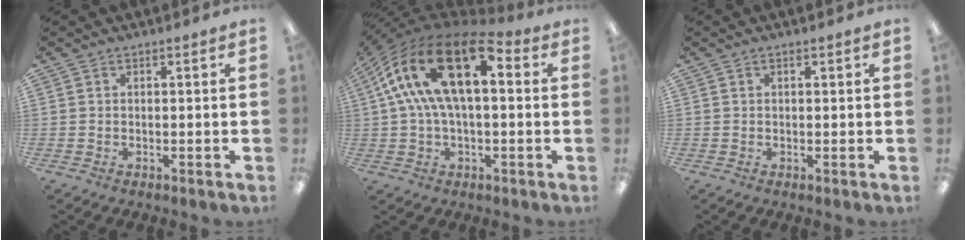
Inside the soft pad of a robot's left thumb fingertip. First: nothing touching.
{"total": 21.6, "force": [7.8, 10.4, 17.3], "torque": [-0.338, -0.028, 0.127]}
{"total": 0.6, "force": [0.5, 0.3, 0.2], "torque": [0.002, 0.000, 0.007]}